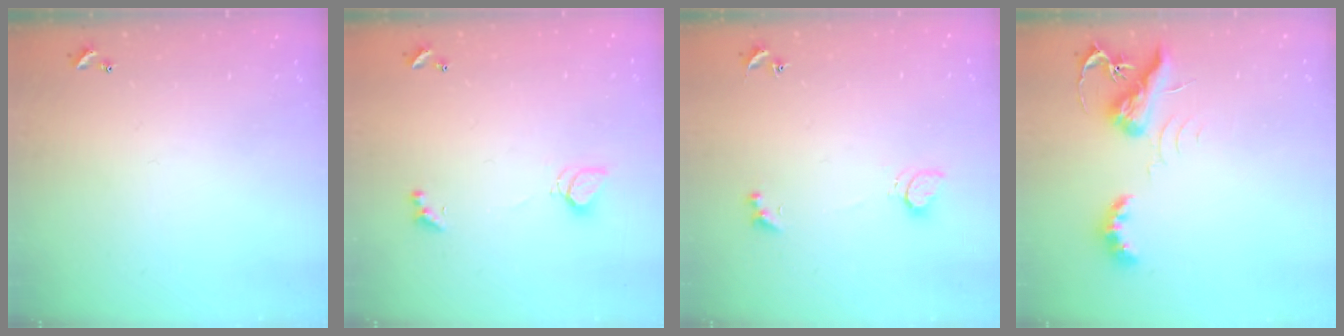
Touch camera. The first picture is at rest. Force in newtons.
{"total": 2.5, "press": 2.5, "slide": 0.6}
{"total": 4.0, "press": 3.9, "slide": 0.8}
{"total": 6.6, "press": 6.6, "slide": 0.3}